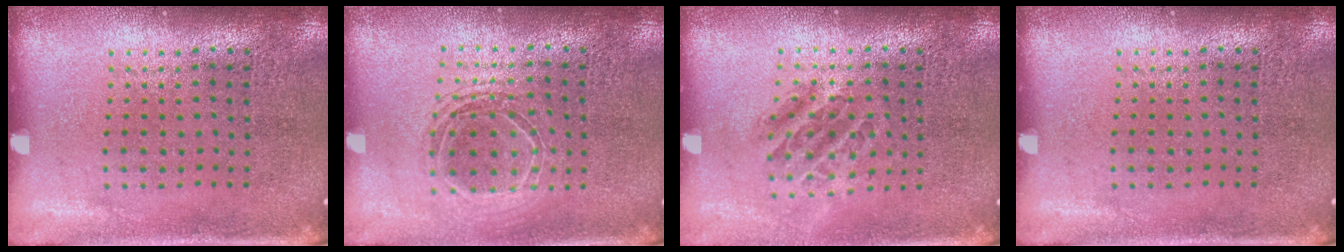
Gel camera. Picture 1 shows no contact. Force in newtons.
{"total": 1.5, "press": 1.3, "slide": 0.8}
{"total": 1.0, "press": 1.0, "slide": 0.4}
{"total": 0.0}